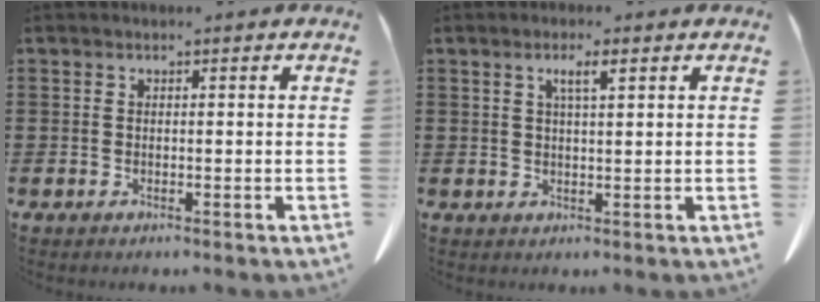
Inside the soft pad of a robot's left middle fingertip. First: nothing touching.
{"total": 2.8, "force": [1.3, 0.5, 2.4], "torque": [-0.050, 0.005, 0.020]}